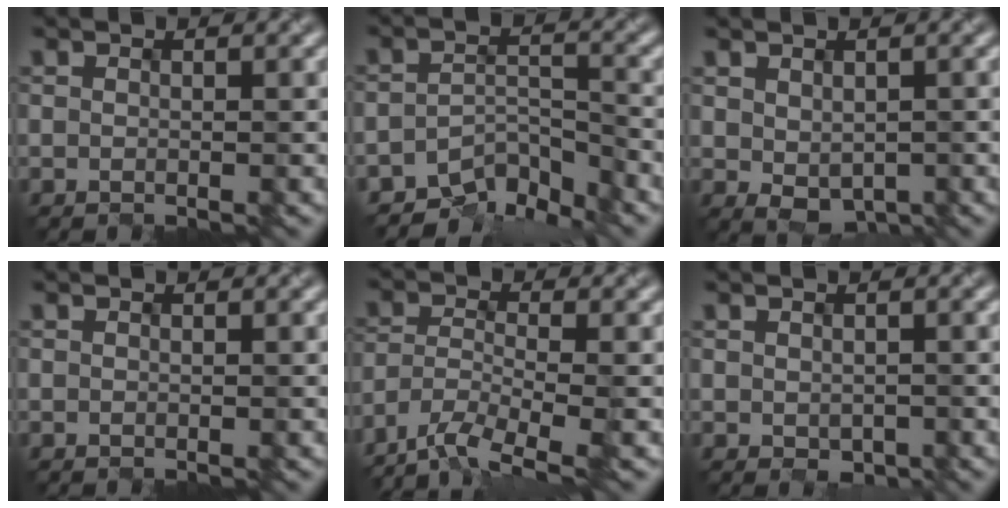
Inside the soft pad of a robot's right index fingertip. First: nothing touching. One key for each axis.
{"total": 4.3, "fx": -4.1, "fy": 1.2, "fz": 0.9, "tx": -0.003, "ty": -0.002, "tz": -0.073}
{"total": 1.8, "fx": 0.3, "fy": 1.4, "fz": 1.0, "tx": -0.019, "ty": -0.007, "tz": 0.019}
{"total": 0.0}
{"total": 6.8, "fx": -5.4, "fy": 1.6, "fz": 3.8, "tx": -0.078, "ty": -0.019, "tz": -0.097}
{"total": 0.8, "fx": -0.2, "fy": 0.8, "fz": 0.2, "tx": -0.005, "ty": -0.007, "tz": 0.006}